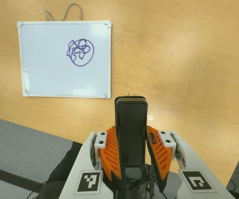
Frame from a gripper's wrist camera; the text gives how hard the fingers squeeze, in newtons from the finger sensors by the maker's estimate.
{"total": 4.5, "left": 2.9, "right": 6.1}